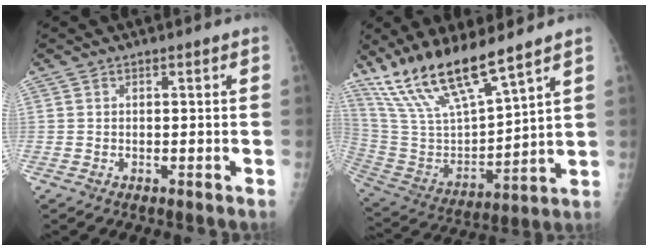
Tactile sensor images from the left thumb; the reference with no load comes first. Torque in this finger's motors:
{"motor_torque": [0.26, 0.24, 1.28, -1.49, 0.37]}